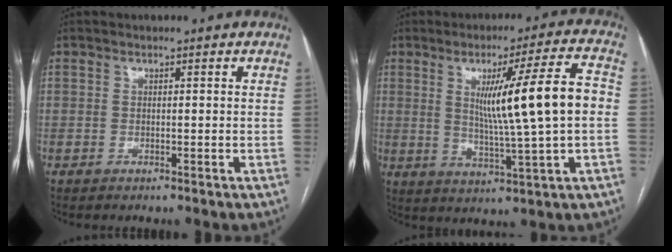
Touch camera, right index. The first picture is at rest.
{"total": 13.9, "force": [1.3, -0.6, 13.8], "torque": [-0.214, 0.002, 0.025]}